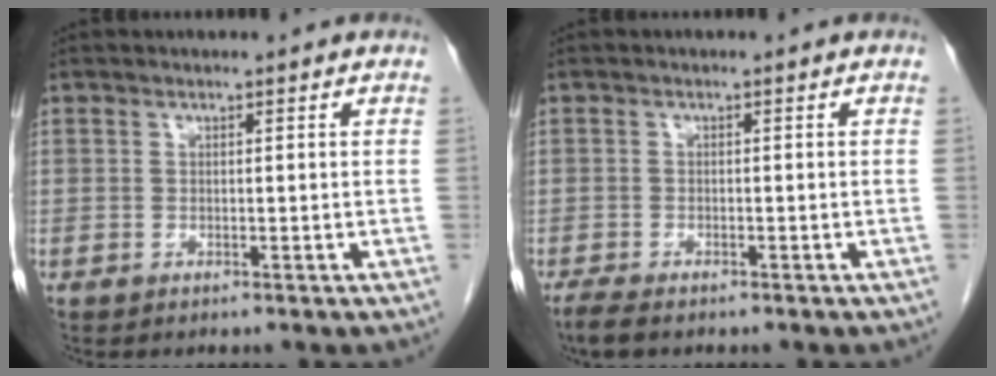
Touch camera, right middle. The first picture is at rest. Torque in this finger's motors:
{"motor_torque": [0.60, -0.19, -0.02, 0.02]}